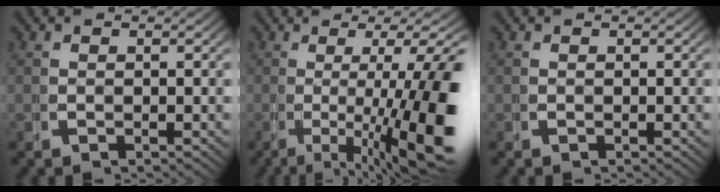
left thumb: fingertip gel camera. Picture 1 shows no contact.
{"total": 13.2, "force": [-1.7, 5.7, 11.8], "torque": [-0.161, -0.027, -0.012]}
{"total": 0.0}